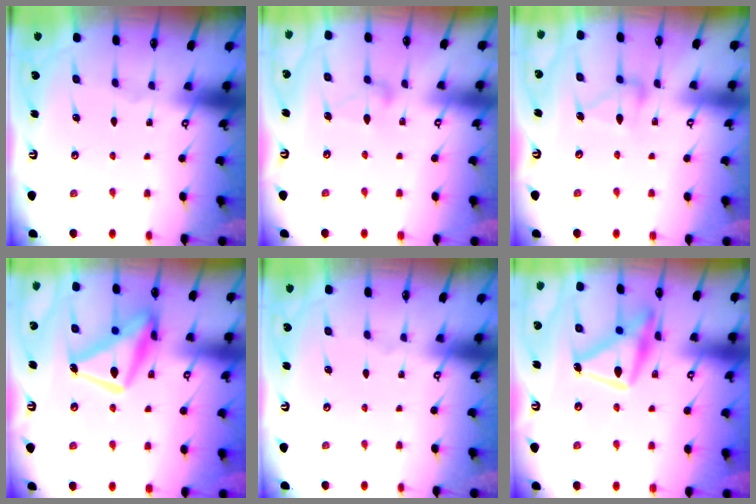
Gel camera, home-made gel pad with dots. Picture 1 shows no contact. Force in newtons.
{"total": 8.8, "press": 8.8, "slide": 0.5}
{"total": 9.1, "press": 9.1, "slide": 0.5}
{"total": 16.3, "press": 16.2, "slide": 1.5}
{"total": 0.0}
{"total": 16.6, "press": 16.6, "slide": 0.8}